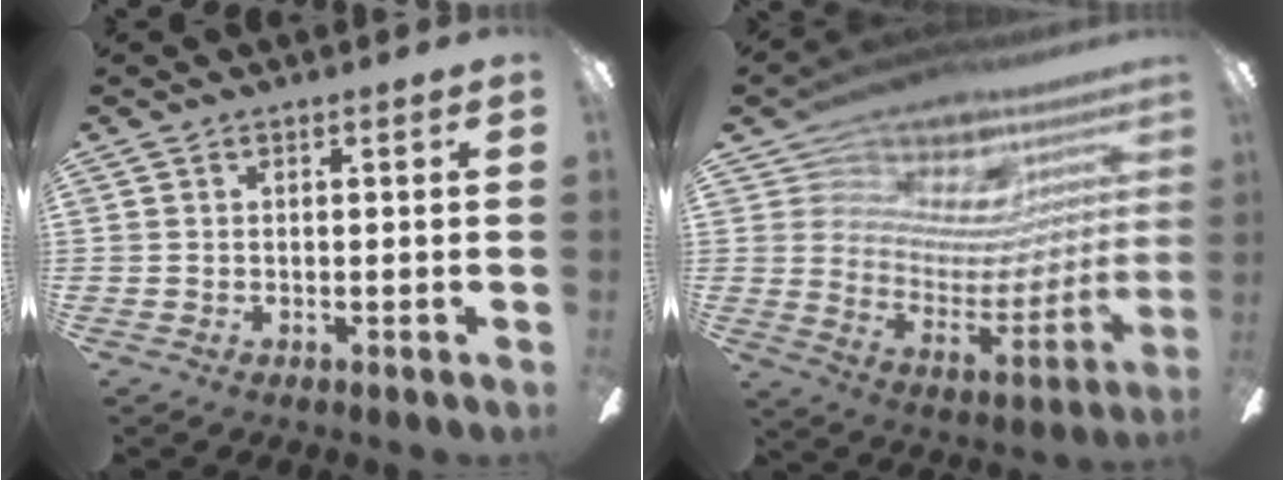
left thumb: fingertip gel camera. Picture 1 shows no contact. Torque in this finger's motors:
{"motor_torque": [0.19, 0.87, 1.30, -1.47, 0.18]}